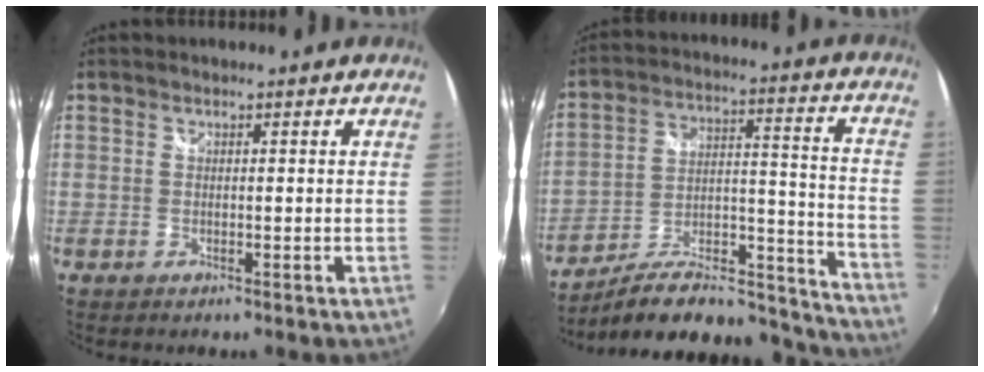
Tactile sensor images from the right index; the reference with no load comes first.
{"total": 23.5, "force": [-20.4, 6.0, 10.1], "torque": [-0.145, 0.011, -0.286]}